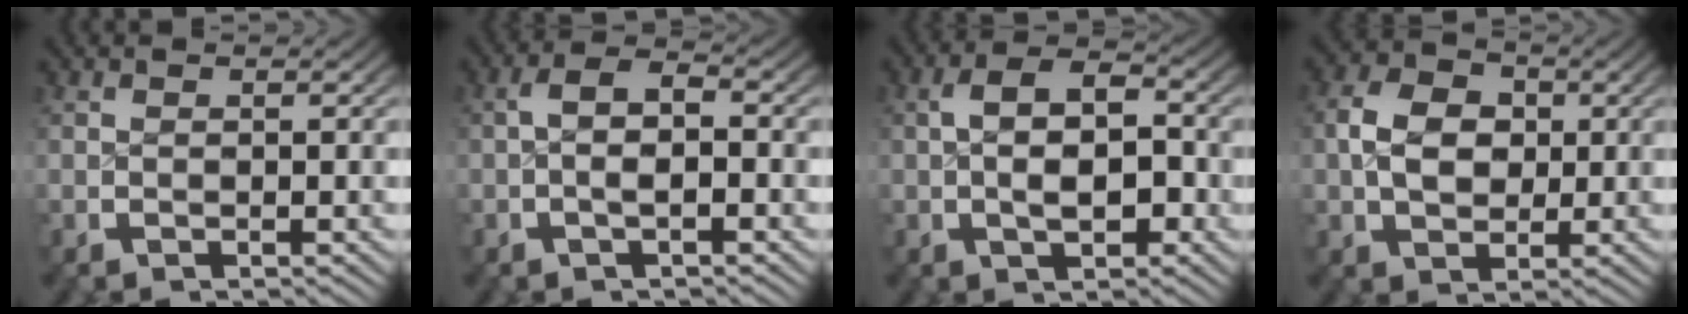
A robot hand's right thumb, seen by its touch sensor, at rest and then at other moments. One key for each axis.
{"total": 3.6, "fx": 0.0, "fy": 1.9, "fz": 3.1, "tx": -0.050, "ty": 0.005, "tz": -0.011}
{"total": 6.4, "fx": 0.0, "fy": 4.0, "fz": 5.0, "tx": -0.075, "ty": -0.004, "tz": -0.002}
{"total": 5.7, "fx": 0.3, "fy": 4.2, "fz": 3.9, "tx": -0.066, "ty": -0.015, "tz": 0.016}